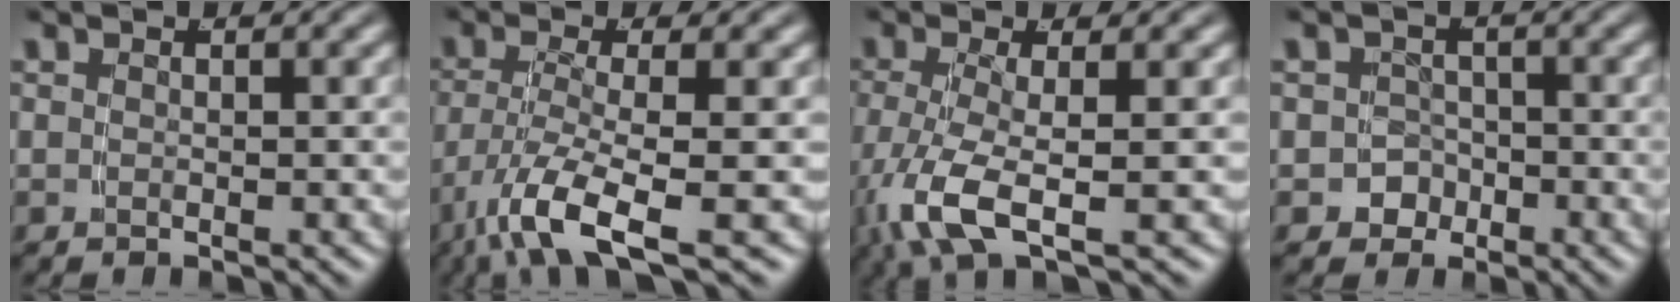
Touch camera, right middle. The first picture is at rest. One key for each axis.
{"total": 6.5, "fx": -3.8, "fy": 1.8, "fz": 5.0, "tx": -0.104, "ty": -0.034, "tz": -0.046}
{"total": 5.6, "fx": -1.6, "fy": 2.3, "fz": 4.9, "tx": -0.126, "ty": -0.028, "tz": -0.012}
{"total": 5.9, "fx": -2.1, "fy": 5.5, "fz": 0.8, "tx": -0.035, "ty": -0.018, "tz": -0.042}